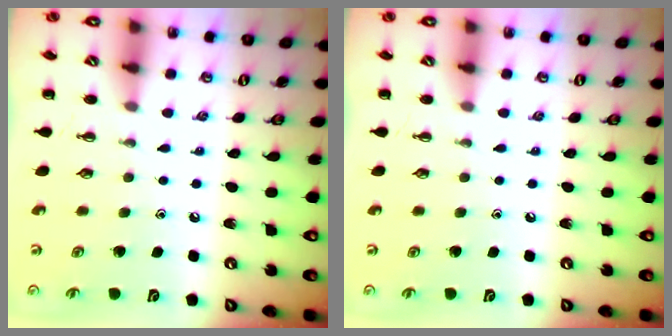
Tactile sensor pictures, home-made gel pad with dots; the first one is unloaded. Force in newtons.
{"total": 0.0}